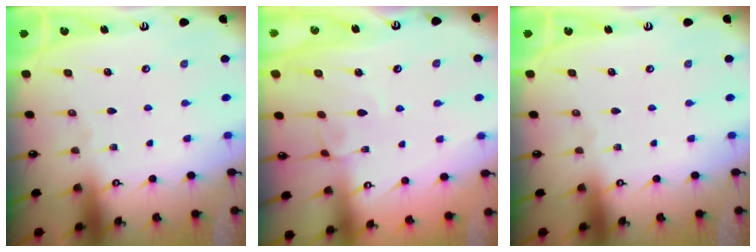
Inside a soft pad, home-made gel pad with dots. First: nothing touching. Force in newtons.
{"total": 3.9, "press": 3.9, "slide": 0.1}
{"total": 0.0}